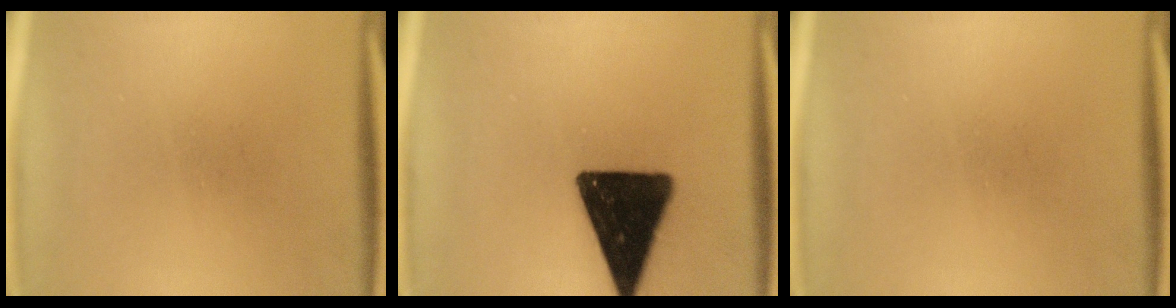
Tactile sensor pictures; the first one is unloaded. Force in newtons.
{"total": 18.7}
{"total": 0.0}